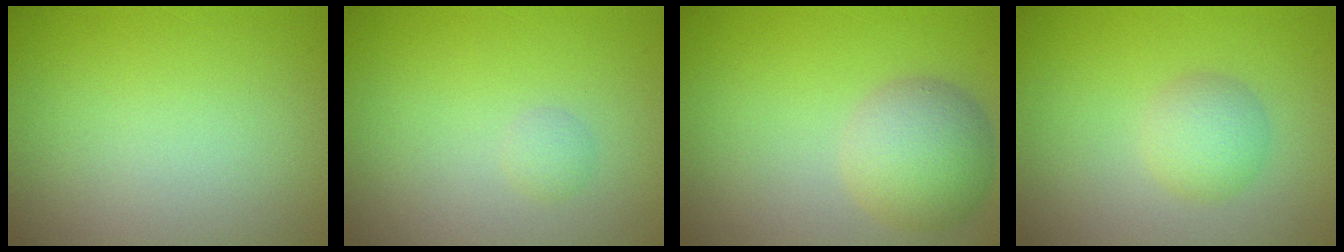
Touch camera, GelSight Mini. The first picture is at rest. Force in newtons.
{"total": 0.8, "press": 0.8, "slide": 0.1}
{"total": 4.7, "press": 4.7, "slide": 0.1}
{"total": 2.5, "press": 2.5, "slide": 0.0}